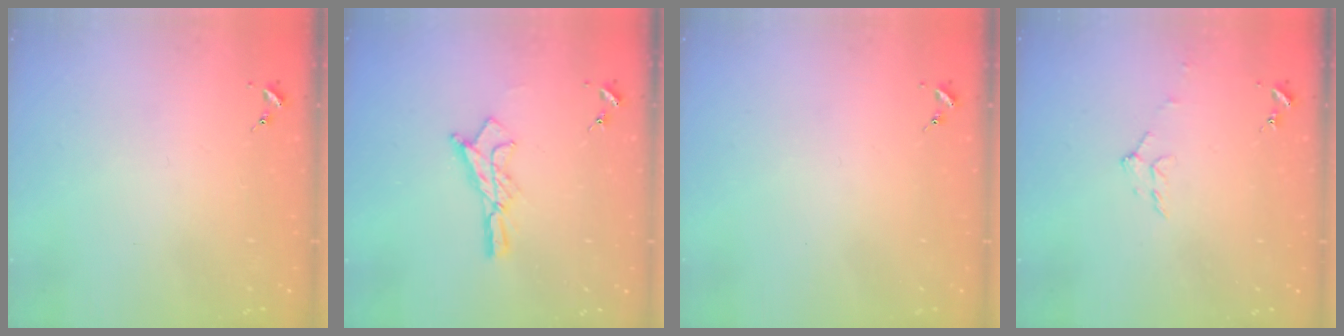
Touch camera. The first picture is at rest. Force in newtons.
{"total": 12.9, "press": 12.8, "slide": 1.0}
{"total": 0.0}
{"total": 6.0, "press": 6.0, "slide": 0.7}